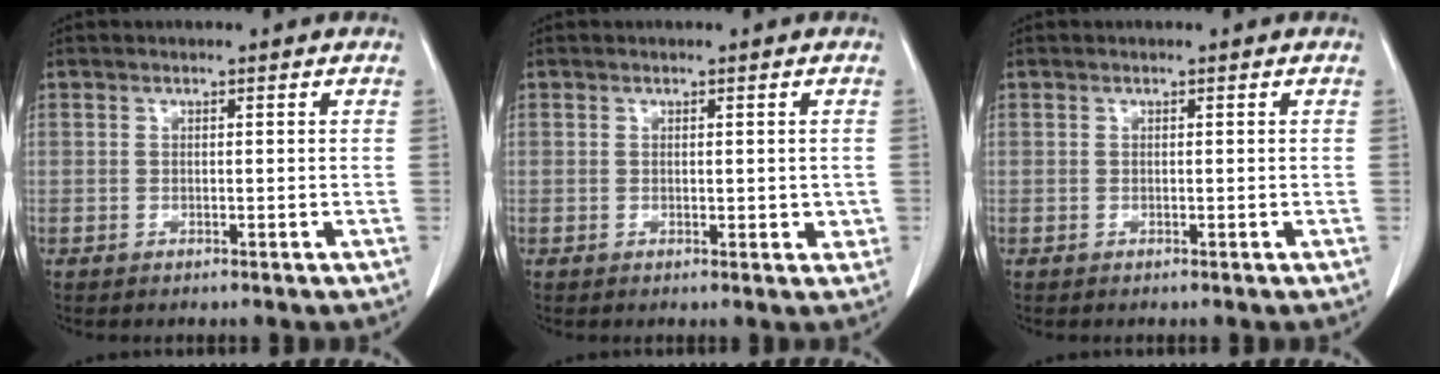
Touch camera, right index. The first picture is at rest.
{"total": 2.0, "force": [0.2, 1.2, 1.6], "torque": [-0.015, -0.001, 0.007]}
{"total": 0.0}